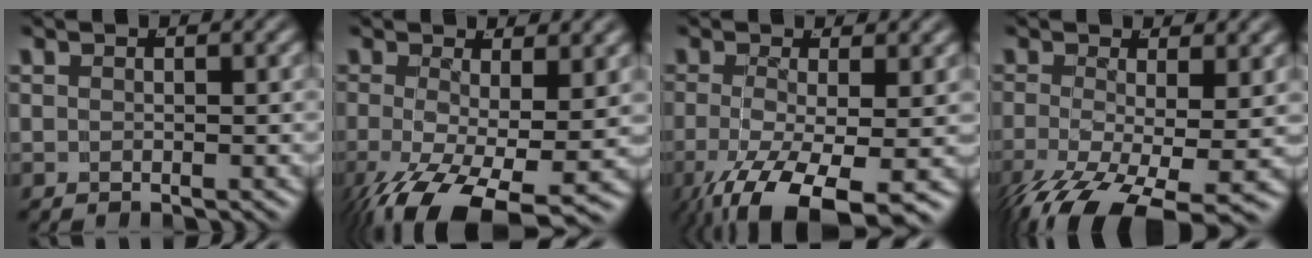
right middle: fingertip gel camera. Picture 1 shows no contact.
{"total": 8.2, "force": [-4.8, 3.1, 5.8], "torque": [-0.126, -0.062, -0.046]}
{"total": 9.1, "force": [-5.5, 3.3, 6.5], "torque": [-0.136, -0.051, -0.060]}
{"total": 9.2, "force": [-6.3, 3.4, 5.8], "torque": [-0.116, -0.063, -0.070]}